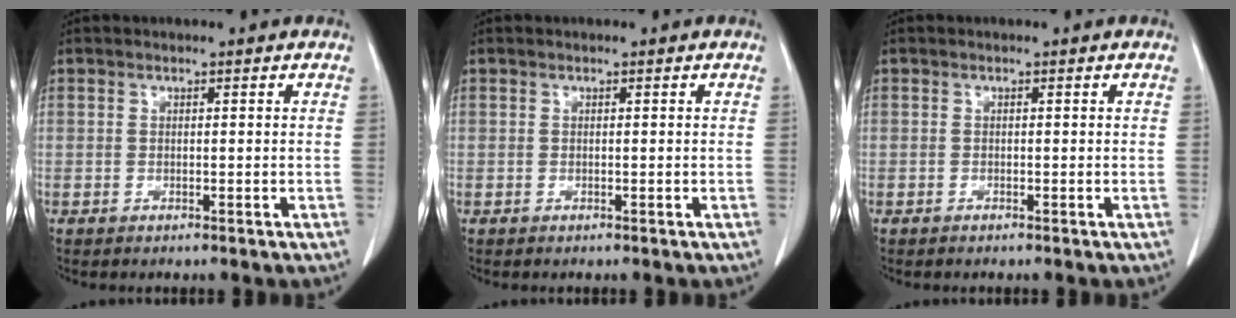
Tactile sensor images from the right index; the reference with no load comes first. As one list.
[{"total": 0.0}, {"total": 0.0}]